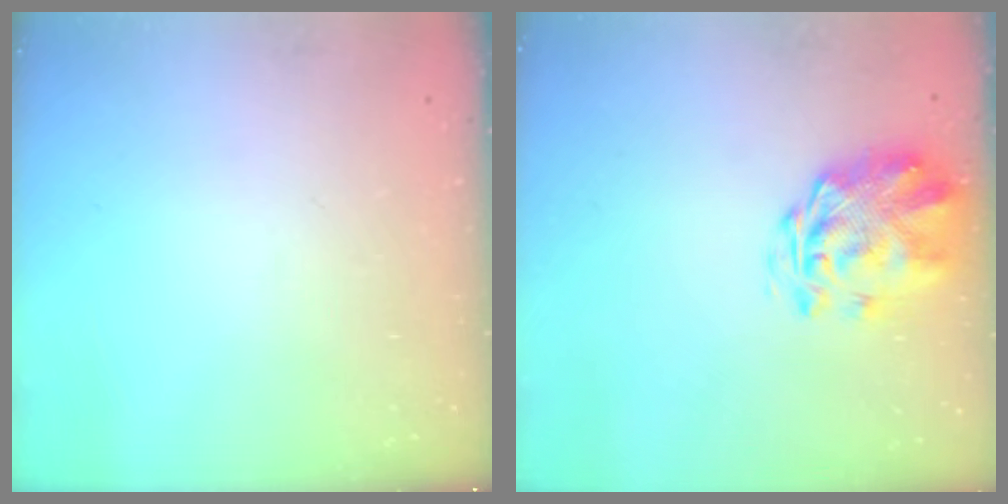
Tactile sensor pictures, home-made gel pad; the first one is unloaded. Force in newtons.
{"total": 3.1, "press": 2.7, "slide": 1.5}